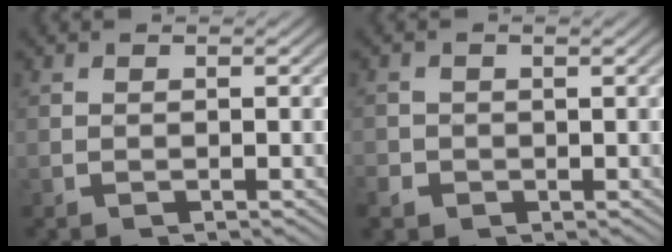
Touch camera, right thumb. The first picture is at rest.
{"total": 1.9, "force": [-0.8, 1.7, 0.4], "torque": [-0.007, -0.007, -0.014]}